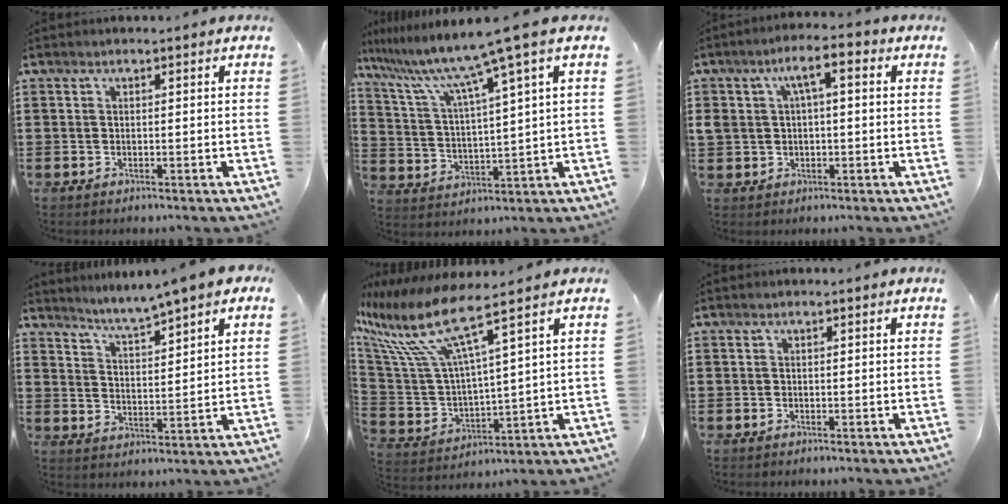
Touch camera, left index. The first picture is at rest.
{"total": 9.6, "force": [6.9, -1.0, 6.6], "torque": [-0.155, -0.042, 0.106]}
{"total": 5.4, "force": [1.2, 2.5, 4.7], "torque": [-0.104, 0.012, 0.014]}
{"total": 4.3, "force": [4.0, -0.7, 1.5], "torque": [-0.049, -0.028, 0.062]}
{"total": 11.9, "force": [7.3, 2.8, 9.0], "torque": [-0.225, -0.043, 0.118]}
{"total": 0.0}